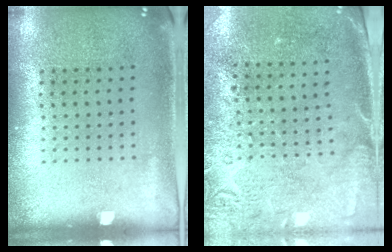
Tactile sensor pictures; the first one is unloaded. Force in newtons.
{"total": 2.7, "press": 2.3, "slide": 1.5}